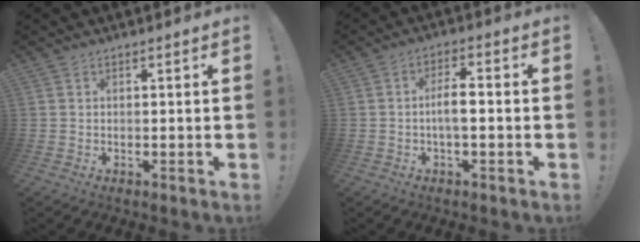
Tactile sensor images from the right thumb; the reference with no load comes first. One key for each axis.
{"total": 6.0, "fx": -1.0, "fy": 1.9, "fz": 5.6, "tx": -0.102, "ty": 0.007, "tz": -0.021}